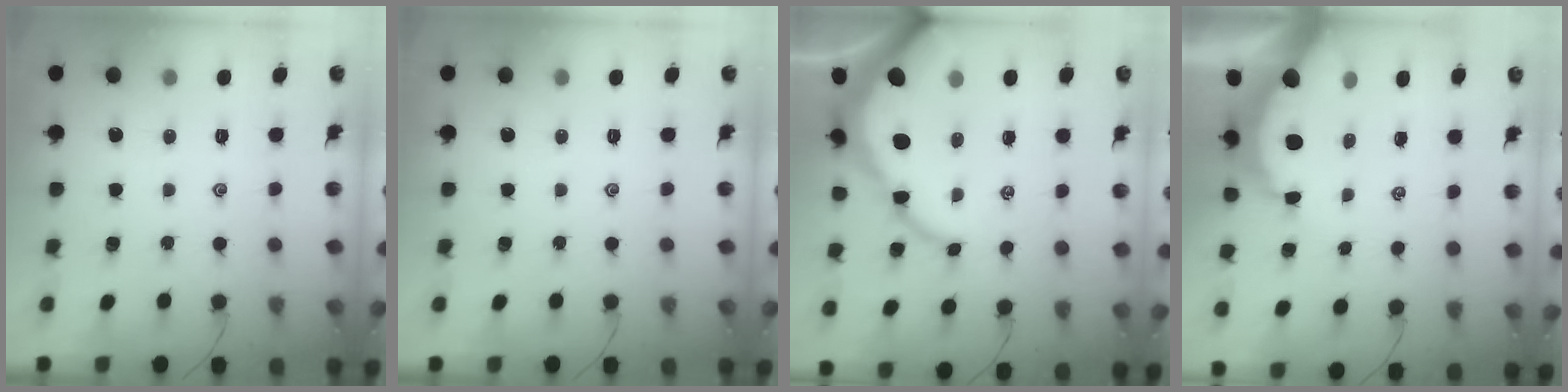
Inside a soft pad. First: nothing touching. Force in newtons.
{"total": 0.0}
{"total": 12.0, "press": 11.9, "slide": 1.3}
{"total": 6.2, "press": 6.1, "slide": 0.6}